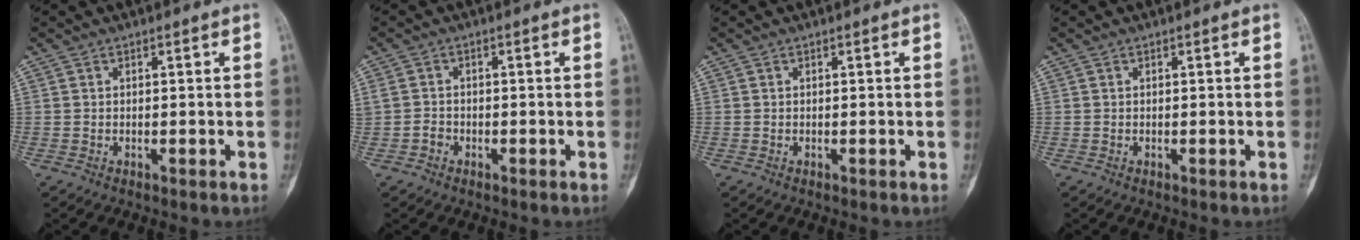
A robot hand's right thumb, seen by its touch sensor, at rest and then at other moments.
{"total": 1.9, "force": [-0.8, 1.6, 0.6], "torque": [-0.009, 0.012, -0.017]}
{"total": 0.0}
{"total": 0.0}